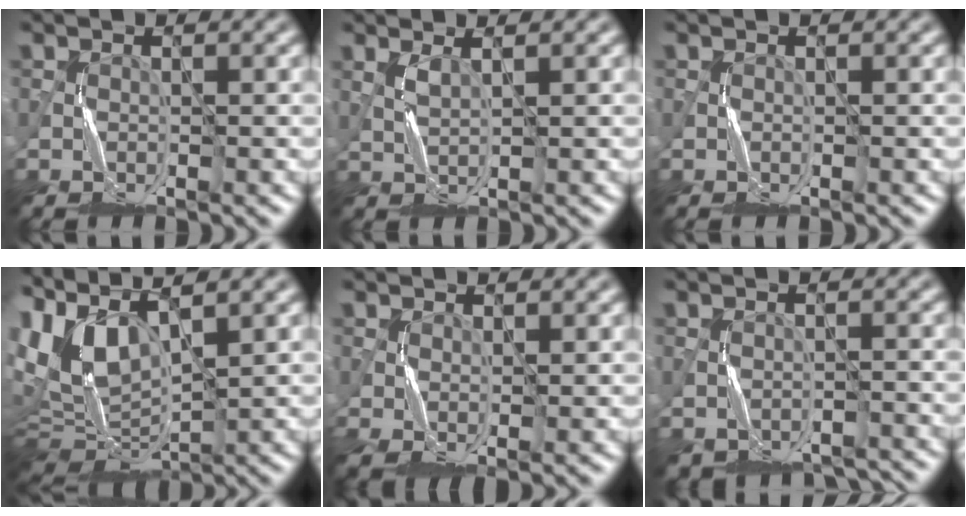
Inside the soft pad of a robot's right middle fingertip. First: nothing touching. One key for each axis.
{"total": 0.7, "fx": 0.6, "fy": 0.0, "fz": 0.3, "tx": -0.017, "ty": -0.001, "tz": 0.016}
{"total": 0.0}
{"total": 9.6, "fx": 3.0, "fy": 5.1, "fz": 7.6, "tx": -0.175, "ty": 0.003, "tz": 0.058}
{"total": 2.4, "fx": 0.2, "fy": 1.2, "fz": 2.1, "tx": -0.056, "ty": -0.002, "tz": 0.005}
{"total": 4.8, "fx": -3.8, "fy": 2.7, "fz": 1.2, "tx": -0.005, "ty": 0.000, "tz": -0.054}